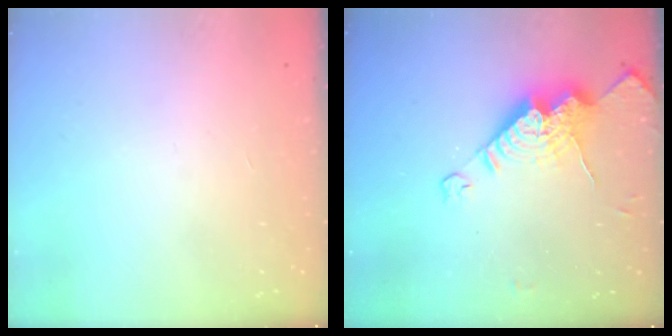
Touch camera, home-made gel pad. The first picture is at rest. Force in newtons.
{"total": 14.6, "press": 14.5, "slide": 1.3}